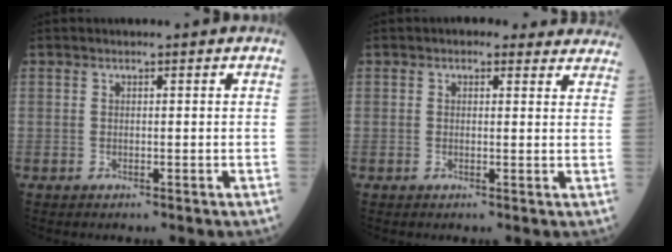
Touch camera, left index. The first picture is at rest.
{"total": 7.2, "force": [6.4, 2.9, 1.9], "torque": [0.000, 0.015, 0.053]}